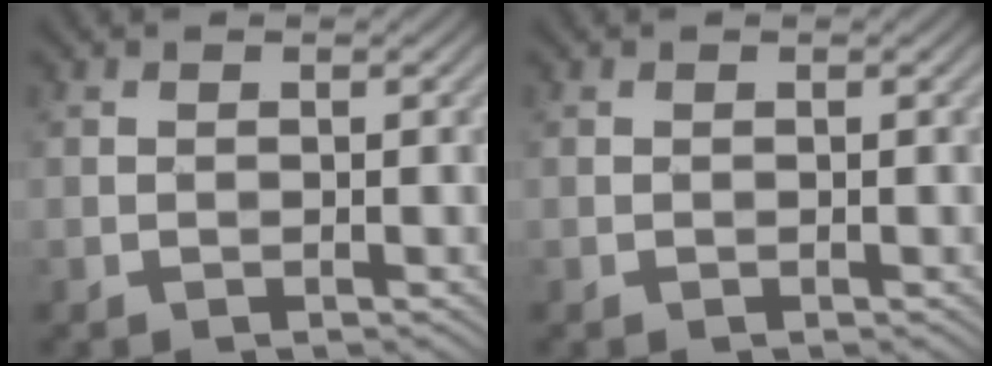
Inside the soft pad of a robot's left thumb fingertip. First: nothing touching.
{"total": 0.0}